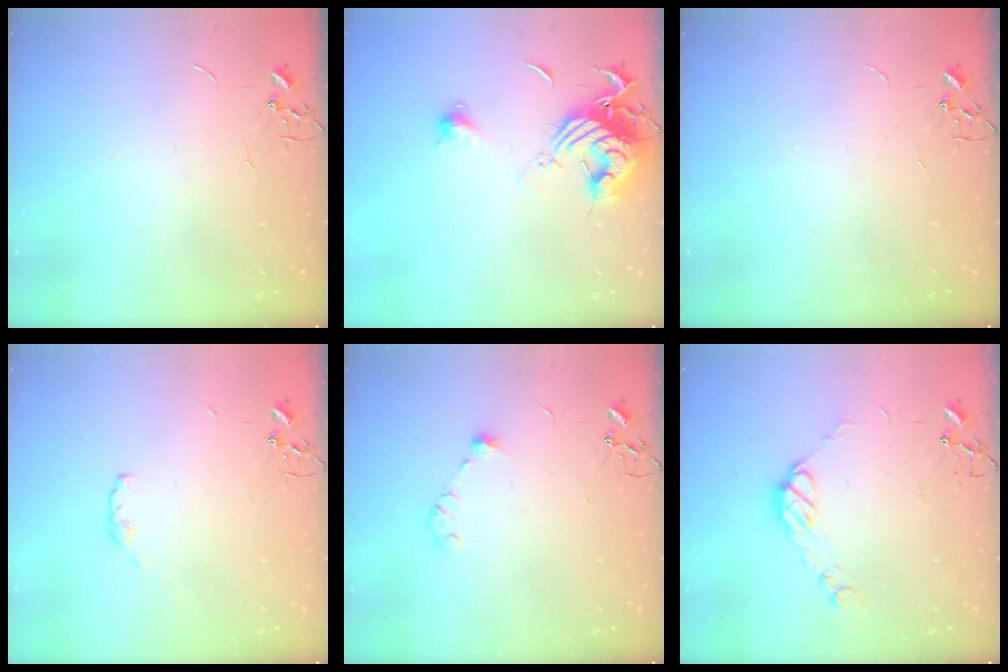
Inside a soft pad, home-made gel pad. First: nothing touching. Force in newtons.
{"total": 13.4, "press": 13.4, "slide": 1.5}
{"total": 0.0}
{"total": 4.8, "press": 4.8, "slide": 0.7}
{"total": 7.9, "press": 7.8, "slide": 1.5}
{"total": 8.5, "press": 8.5, "slide": 0.5}